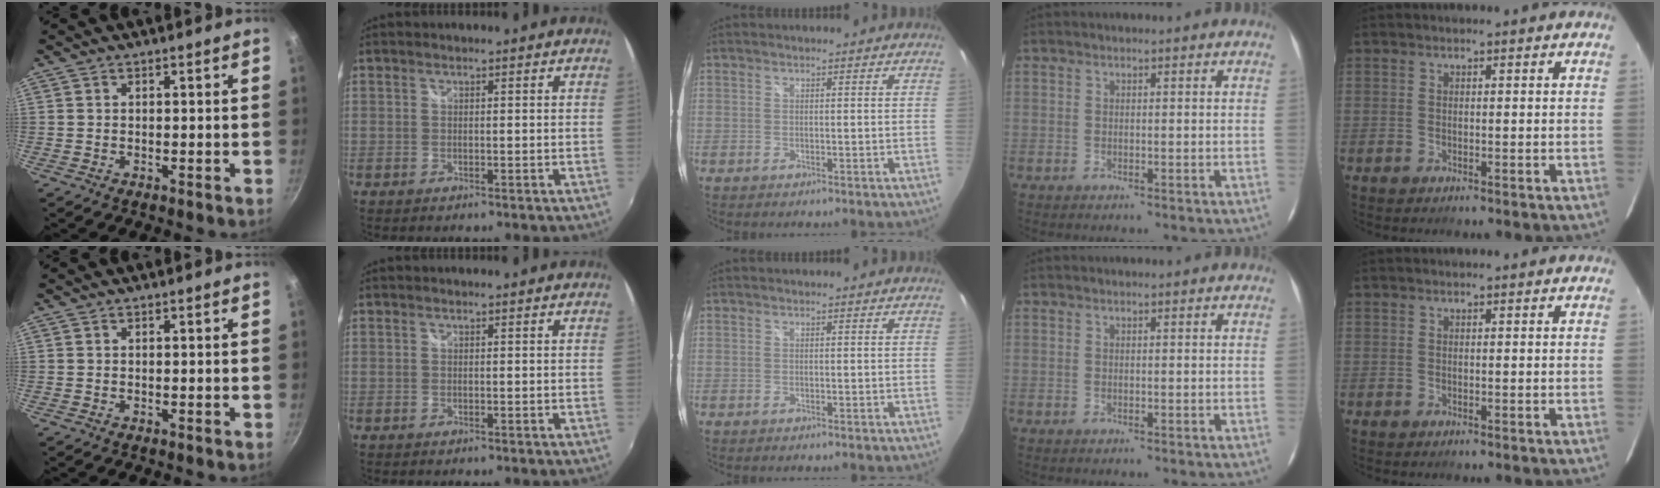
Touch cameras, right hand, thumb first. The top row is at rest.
{}